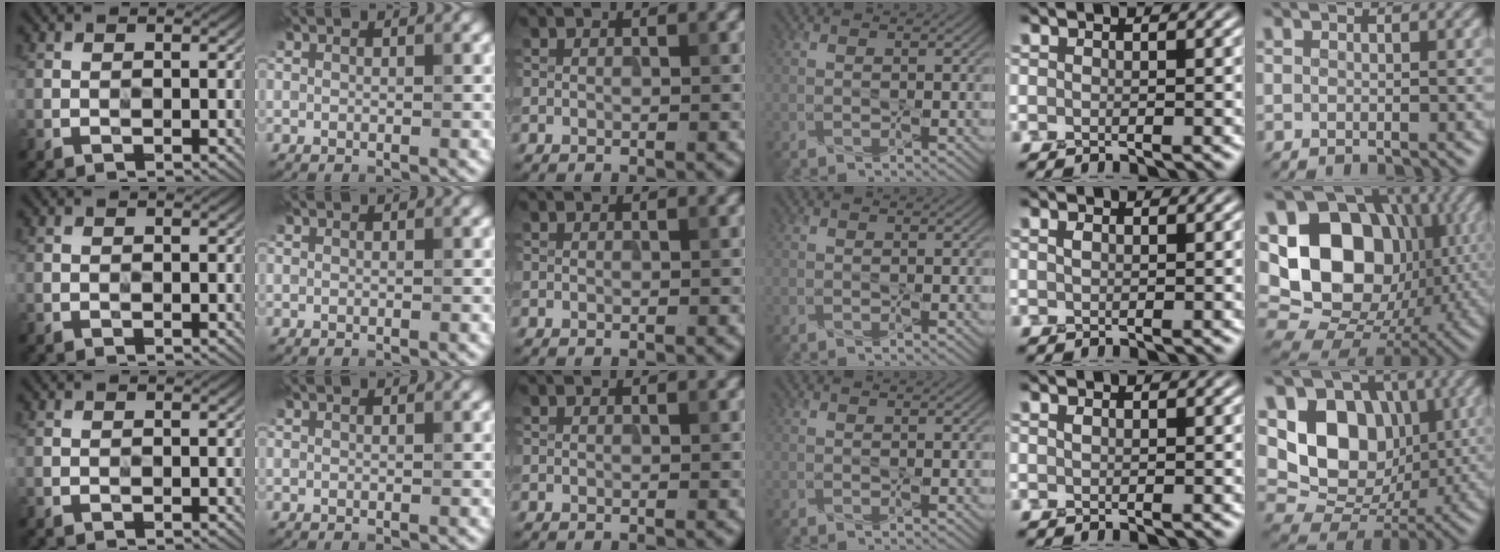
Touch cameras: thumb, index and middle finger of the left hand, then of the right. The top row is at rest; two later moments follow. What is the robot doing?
{"motion": "press", "object": "button"}